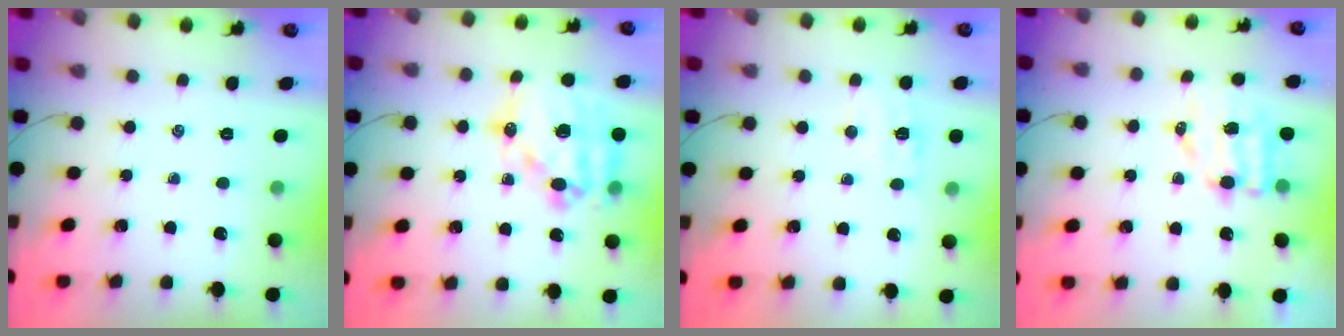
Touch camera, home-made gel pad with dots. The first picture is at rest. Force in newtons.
{"total": 18.4, "press": 18.0, "slide": 3.9}
{"total": 7.0, "press": 6.9, "slide": 1.1}
{"total": 7.1, "press": 7.1, "slide": 1.0}